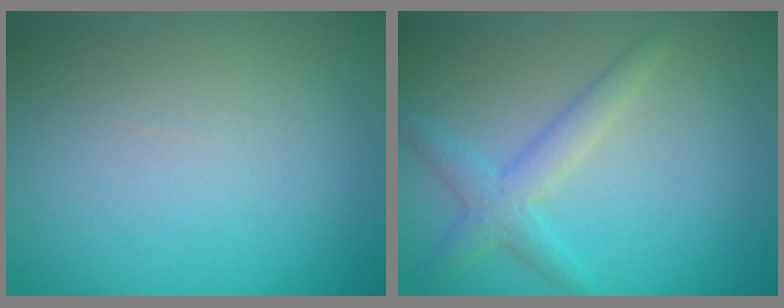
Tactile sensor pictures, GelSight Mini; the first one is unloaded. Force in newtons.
{"total": 2.6, "press": 2.6, "slide": 0.1}